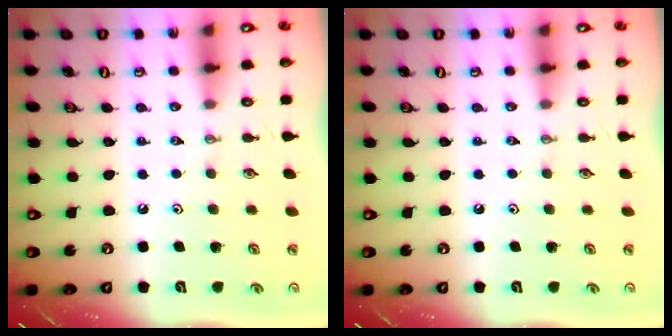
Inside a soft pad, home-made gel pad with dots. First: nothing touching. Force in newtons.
{"total": 0.0}